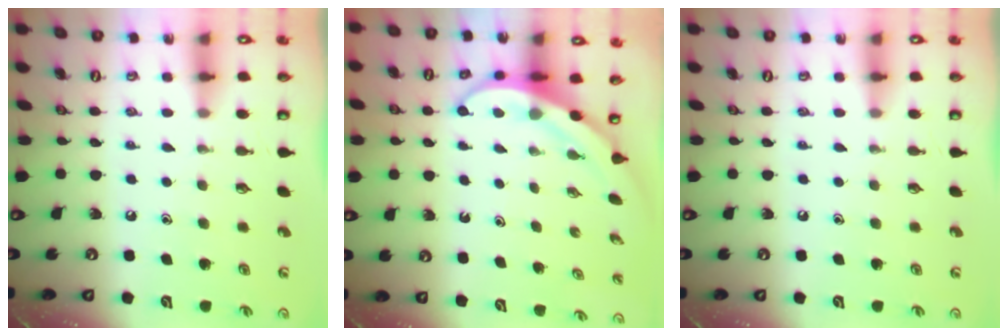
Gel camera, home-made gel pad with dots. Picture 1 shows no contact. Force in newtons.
{"total": 4.1, "press": 4.1, "slide": 0.3}
{"total": 0.0}